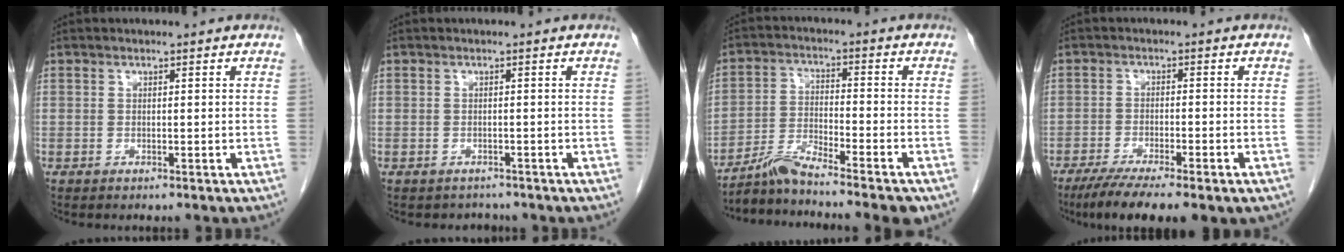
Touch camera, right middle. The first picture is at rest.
{"total": 1.7, "force": [-1.4, 0.9, -0.3], "torque": [-0.003, -0.001, -0.023]}
{"total": 8.3, "force": [-7.2, -0.8, 3.9], "torque": [-0.071, -0.007, -0.130]}
{"total": 10.3, "force": [-7.3, 1.8, 7.1], "torque": [-0.108, -0.019, -0.111]}